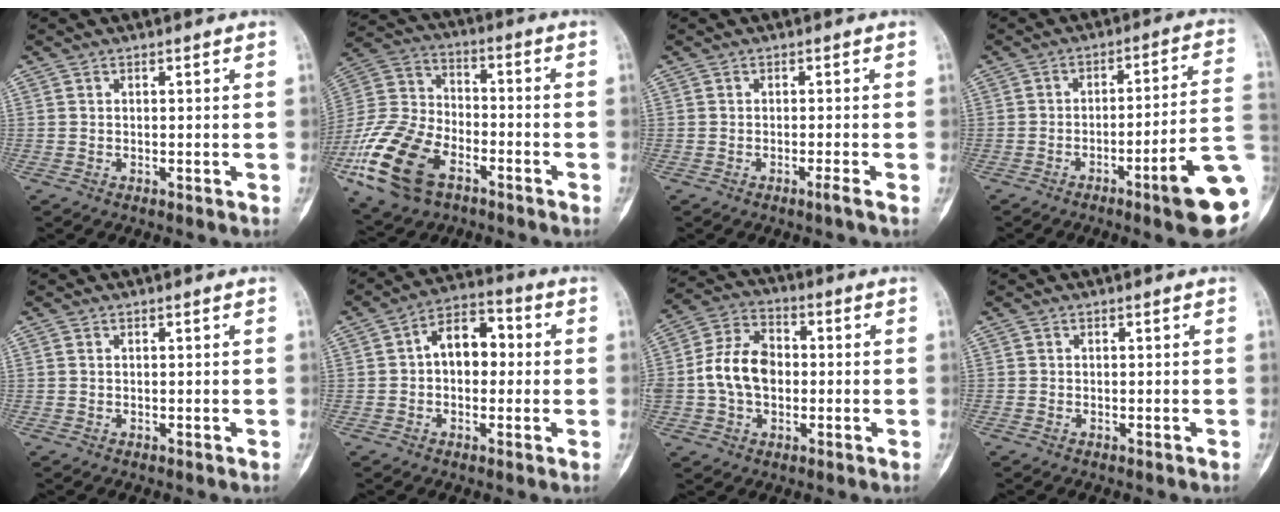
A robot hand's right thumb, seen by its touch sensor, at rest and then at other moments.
{"total": 19.2, "force": [-9.2, 11.3, 12.5], "torque": [-0.255, 0.038, -0.175]}
{"total": 1.3, "force": [-0.8, -0.4, 0.9], "torque": [-0.021, -0.002, -0.017]}
{"total": 14.2, "force": [-5.7, 1.0, 13.0], "torque": [-0.142, 0.031, -0.080]}
{"total": 0.0}
{"total": 9.2, "force": [0.5, 6.2, 6.9], "torque": [-0.079, 0.031, -0.004]}
{"total": 11.2, "force": [-0.7, 8.2, 7.7], "torque": [-0.124, 0.032, -0.019]}
{"total": 0.0}